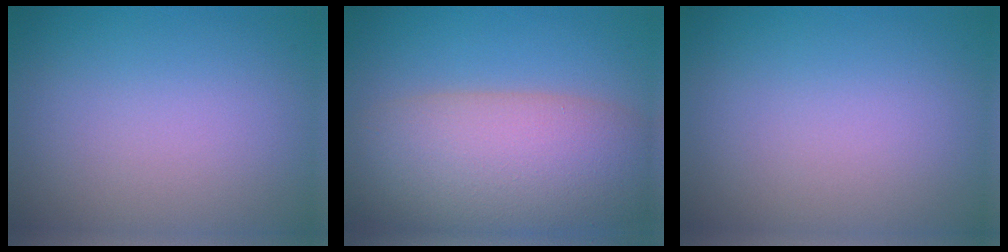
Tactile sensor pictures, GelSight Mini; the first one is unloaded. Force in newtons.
{"total": 10.2, "press": 10.1, "slide": 0.9}
{"total": 0.0}